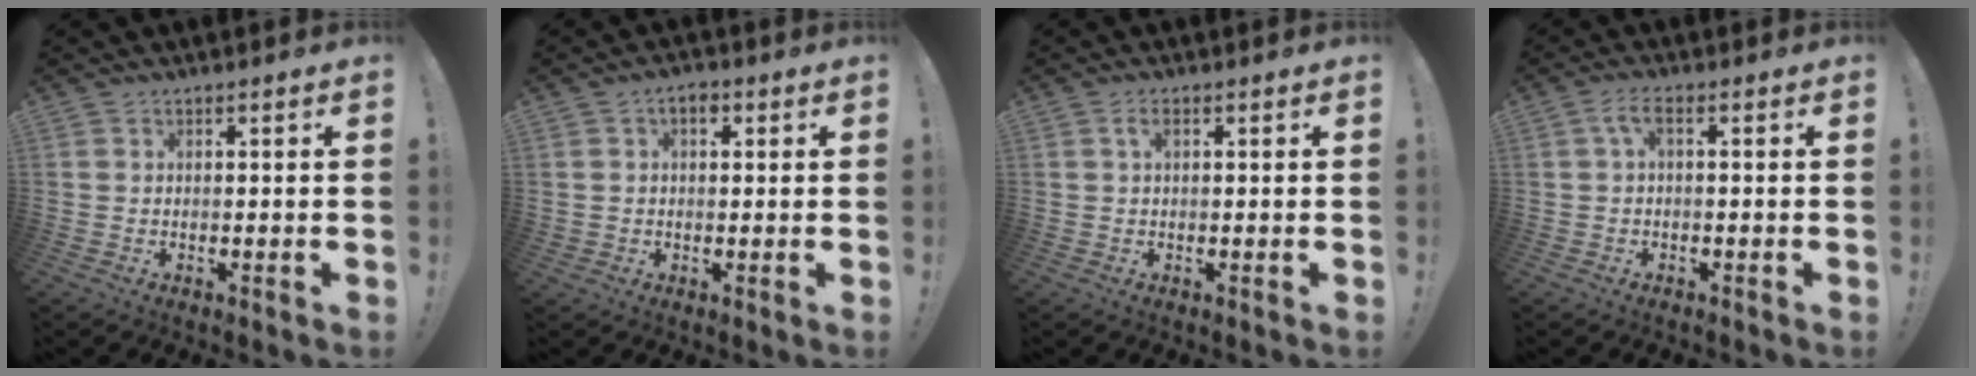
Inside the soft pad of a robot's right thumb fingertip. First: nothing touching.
{"total": 4.2, "force": [1.4, 3.3, 2.1], "torque": [-0.022, -0.001, 0.022]}
{"total": 1.8, "force": [0.6, 0.7, 1.6], "torque": [-0.025, 0.002, 0.008]}
{"total": 3.7, "force": [0.3, 0.8, 3.6], "torque": [-0.074, -0.001, 0.004]}